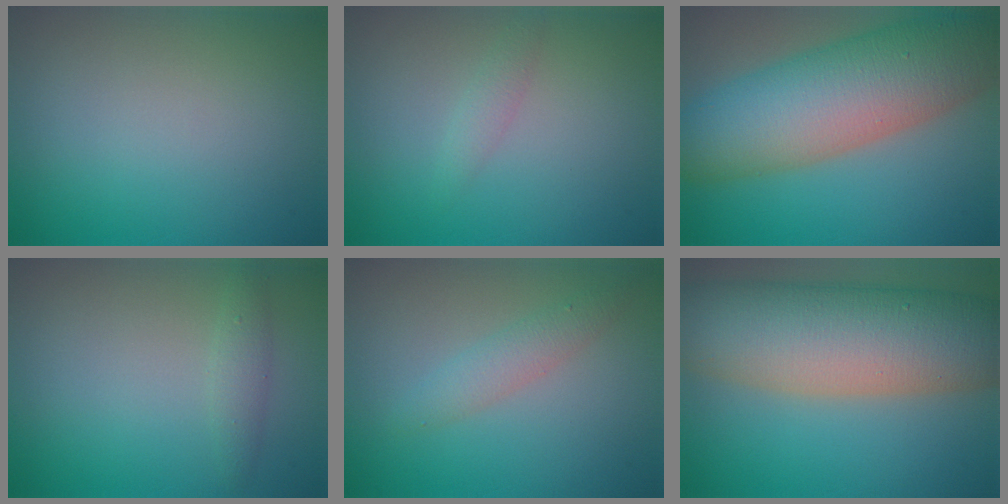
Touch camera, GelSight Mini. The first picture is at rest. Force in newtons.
{"total": 1.2, "press": 1.2, "slide": 0.0}
{"total": 12.3, "press": 12.3, "slide": 0.7}
{"total": 1.4, "press": 1.4, "slide": 0.1}
{"total": 2.0, "press": 2.0, "slide": 0.0}
{"total": 13.4, "press": 13.4, "slide": 0.6}